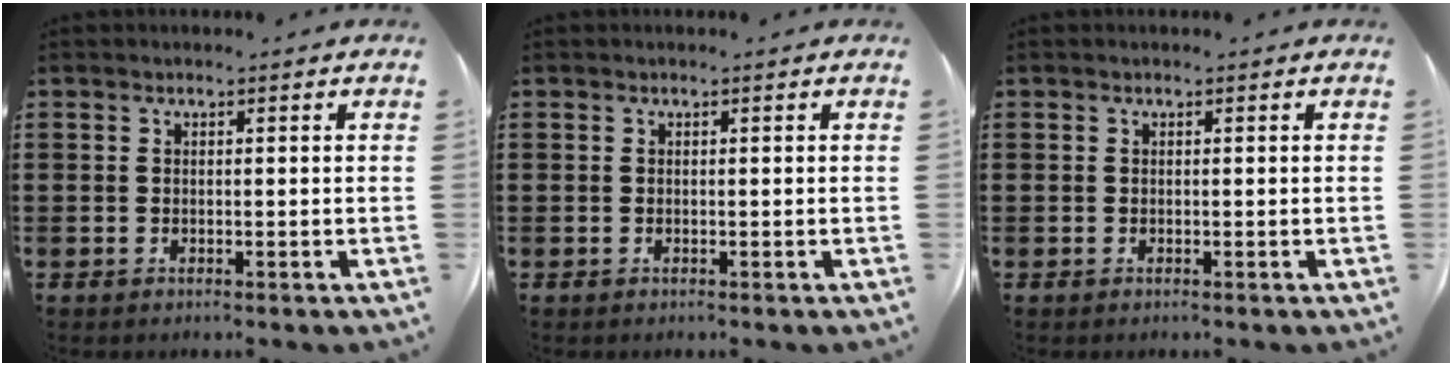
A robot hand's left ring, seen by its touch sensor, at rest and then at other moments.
{"total": 0.0}
{"total": 0.0}